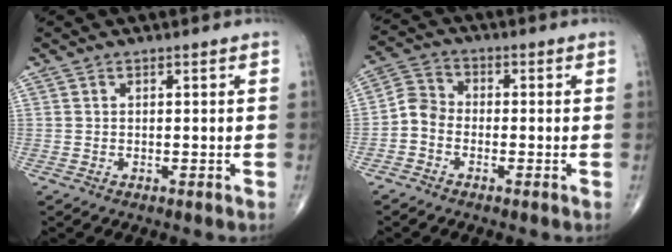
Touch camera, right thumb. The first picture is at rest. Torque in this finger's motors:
{"motor_torque": [-0.31, 0.24, 0.35, -0.35, 0.00]}